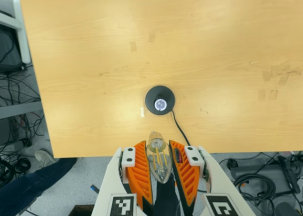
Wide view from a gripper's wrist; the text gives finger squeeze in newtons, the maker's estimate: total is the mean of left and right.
{"total": 15.4, "left": 16.3, "right": 14.5}